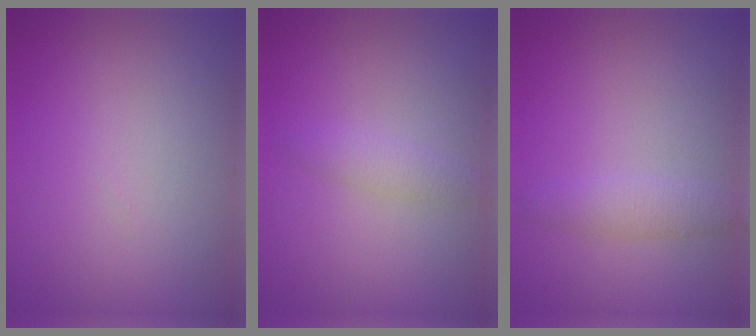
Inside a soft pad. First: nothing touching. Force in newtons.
{"total": 1.5, "press": 1.5, "slide": 0.0}
{"total": 1.9, "press": 1.9, "slide": 0.0}